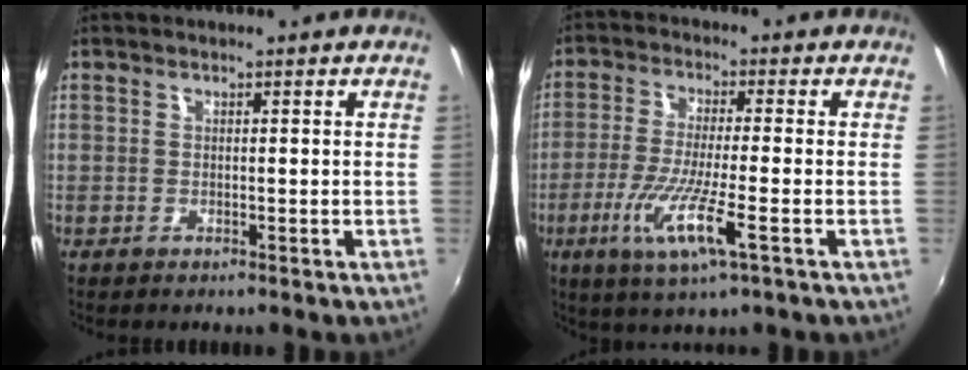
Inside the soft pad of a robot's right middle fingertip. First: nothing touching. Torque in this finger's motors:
{"motor_torque": [1.41, -0.73, 0.69, 0.12]}